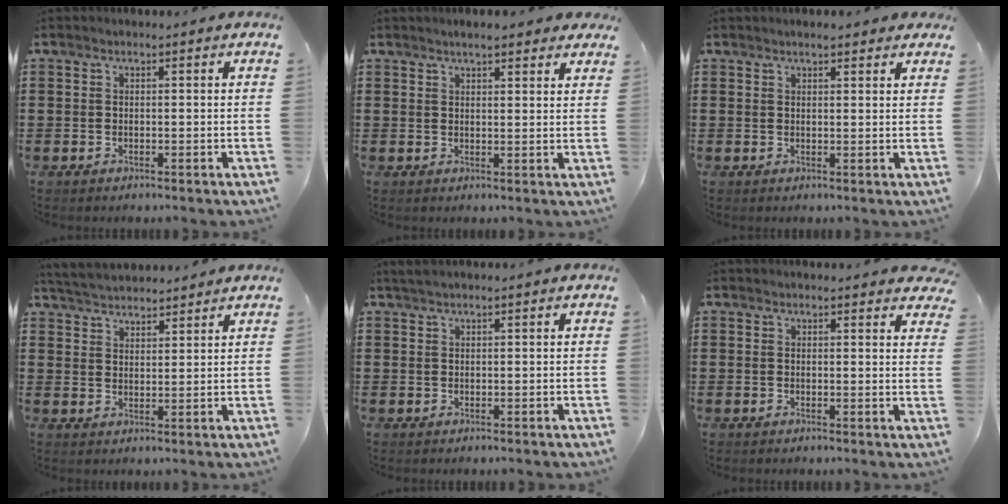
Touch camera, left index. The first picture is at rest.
{"total": 2.9, "force": [2.5, 0.4, 1.4], "torque": [-0.034, 0.004, 0.043]}
{"total": 1.6, "force": [1.4, 0.3, 0.8], "torque": [-0.018, 0.004, 0.026]}
{"total": 3.8, "force": [3.8, 0.5, 0.3], "torque": [-0.019, -0.010, 0.070]}
{"total": 0.9, "force": [0.6, 0.0, 0.7], "torque": [-0.013, 0.000, 0.012]}
{"total": 1.5, "force": [1.5, 0.3, 0.3], "torque": [-0.003, 0.000, 0.027]}